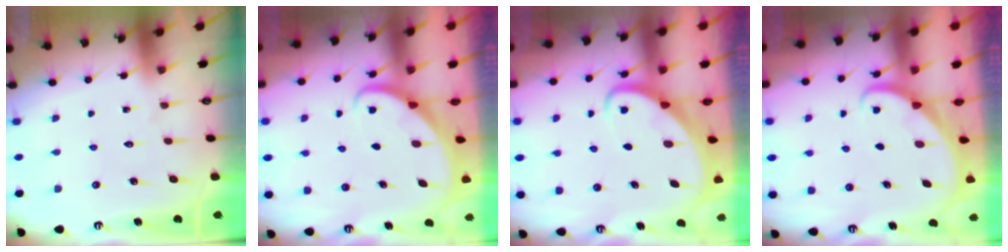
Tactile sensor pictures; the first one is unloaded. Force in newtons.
{"total": 2.3, "press": 2.3, "slide": 0.2}
{"total": 2.8, "press": 2.8, "slide": 0.4}
{"total": 1.7, "press": 1.7, "slide": 0.1}